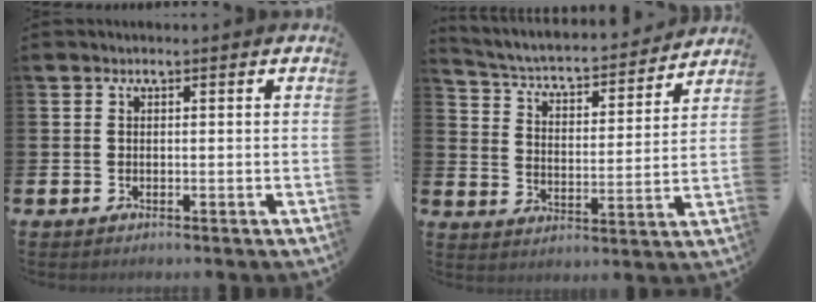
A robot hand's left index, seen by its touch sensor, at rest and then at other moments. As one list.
[{"total": 4.7, "force": [4.3, 1.1, 1.5], "torque": [-0.055, -0.041, 0.064]}]